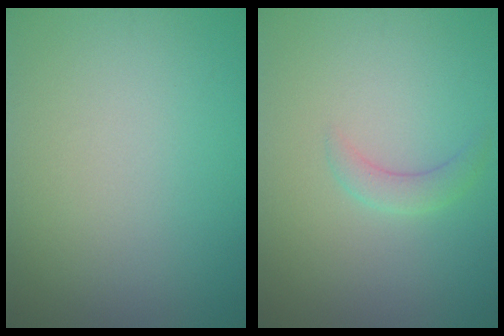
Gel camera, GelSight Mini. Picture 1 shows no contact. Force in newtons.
{"total": 1.6, "press": 1.6, "slide": 0.1}